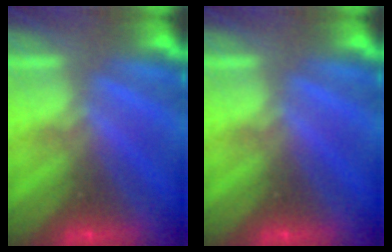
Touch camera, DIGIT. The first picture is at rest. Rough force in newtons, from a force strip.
{"total": 0.0}